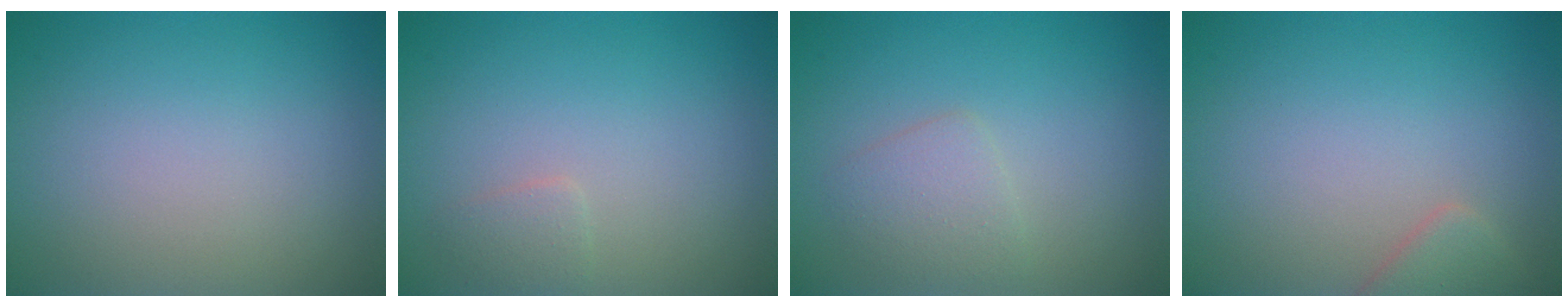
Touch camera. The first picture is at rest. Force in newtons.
{"total": 1.0, "press": 1.0, "slide": 0.0}
{"total": 1.9, "press": 1.9, "slide": 0.0}
{"total": 2.0, "press": 2.0, "slide": 0.2}